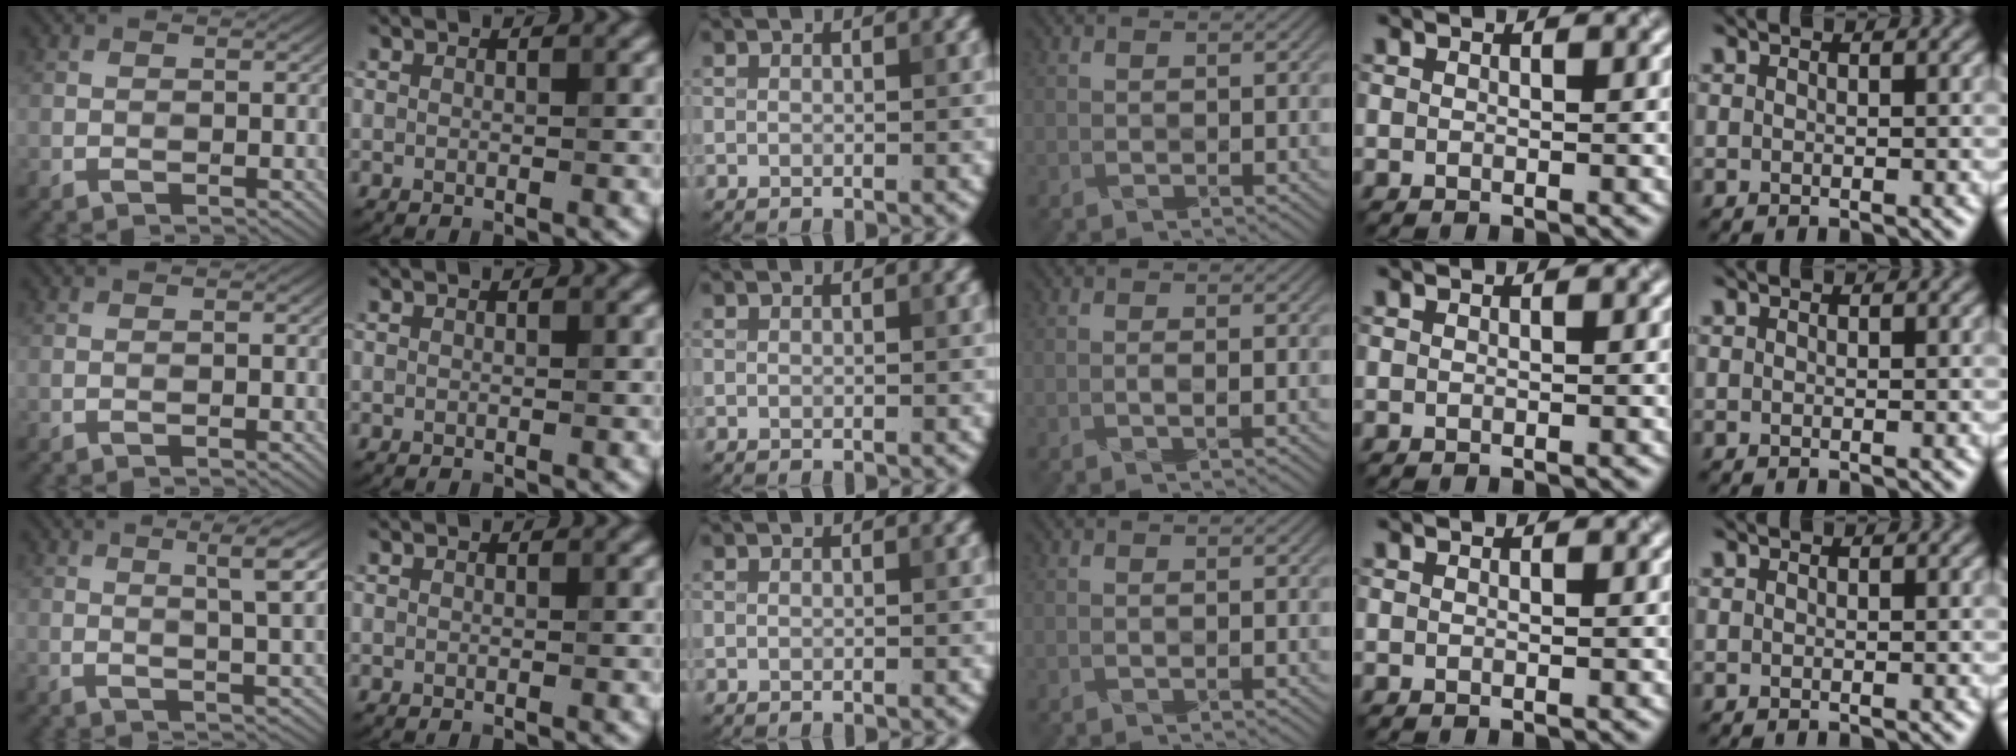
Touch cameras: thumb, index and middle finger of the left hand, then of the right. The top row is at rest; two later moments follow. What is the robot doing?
{"motion": "wrap", "object": "bandana"}